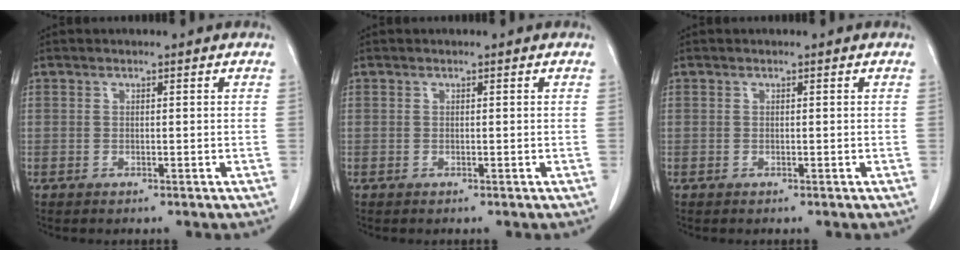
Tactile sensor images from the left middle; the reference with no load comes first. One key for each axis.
{"total": 0.0}
{"total": 0.0}